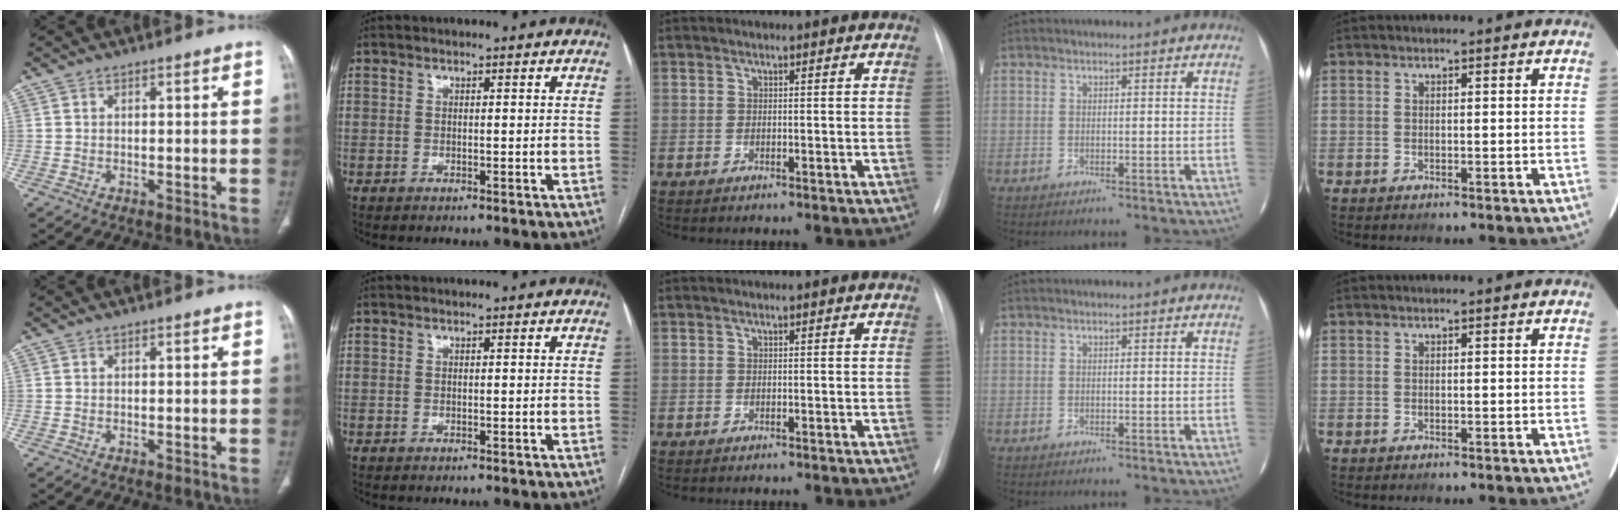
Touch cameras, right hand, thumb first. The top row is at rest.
{}